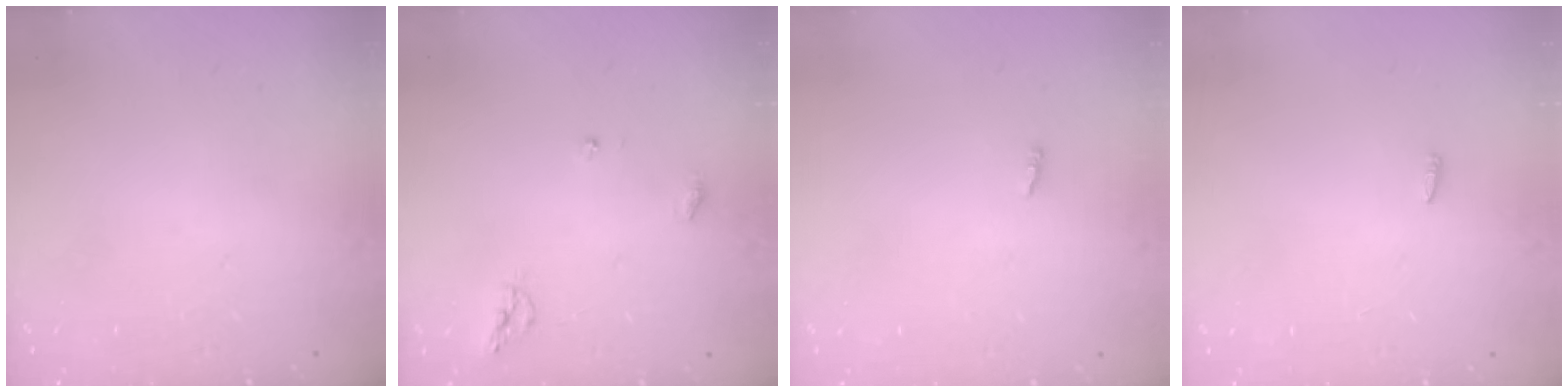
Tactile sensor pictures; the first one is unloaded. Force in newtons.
{"total": 5.9, "press": 5.9, "slide": 0.6}
{"total": 1.9, "press": 1.9, "slide": 0.2}
{"total": 2.1, "press": 1.9, "slide": 0.7}